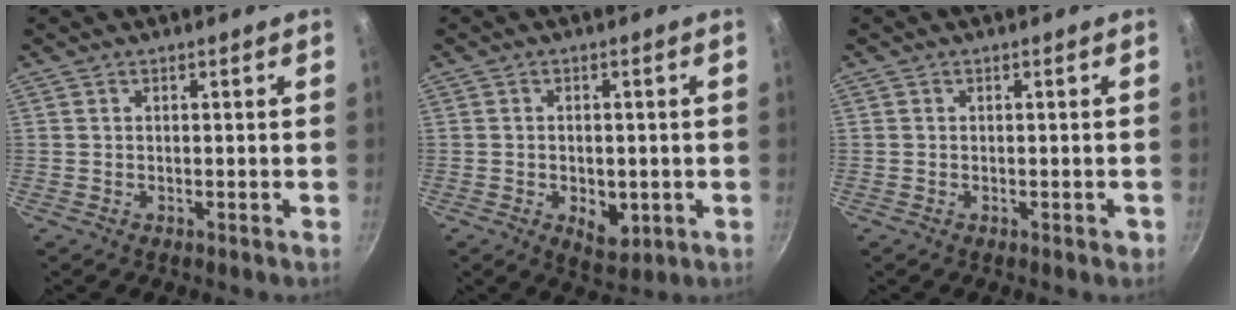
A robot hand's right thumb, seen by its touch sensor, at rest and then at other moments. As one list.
[{"total": 5.9, "force": [-1.5, 3.8, 4.3], "torque": [-0.045, -0.003, -0.014]}, {"total": 1.0, "force": [-0.4, 0.7, 0.6], "torque": [-0.004, 0.004, -0.005]}]